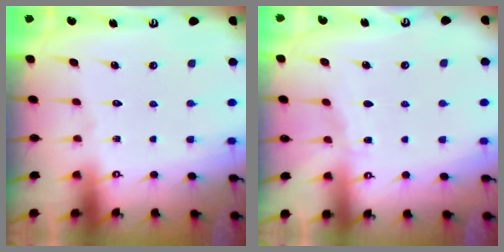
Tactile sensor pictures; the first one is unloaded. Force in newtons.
{"total": 3.9, "press": 3.9, "slide": 0.5}